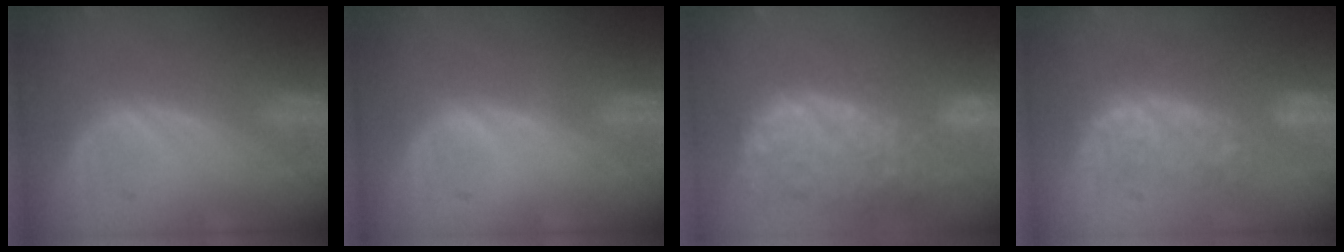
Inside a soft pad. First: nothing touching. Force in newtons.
{"total": 0.0}
{"total": 13.5, "press": 11.4, "slide": 7.3}
{"total": 7.6, "press": 7.5, "slide": 1.2}